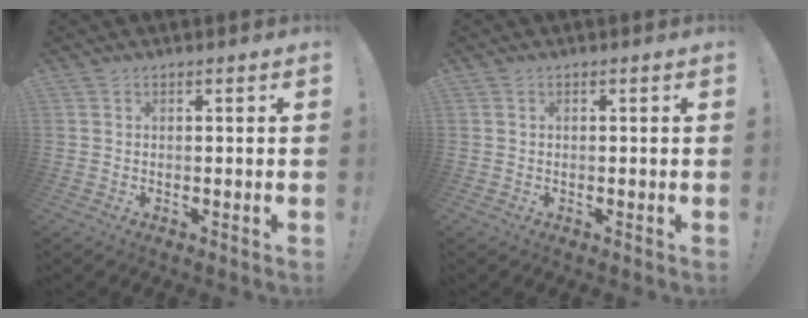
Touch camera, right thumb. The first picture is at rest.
{"total": 0.0}